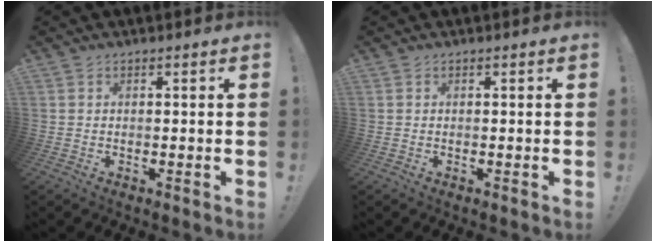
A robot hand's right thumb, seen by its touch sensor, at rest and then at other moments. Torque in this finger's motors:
{"motor_torque": [0.00, 0.00, -0.11, 0.11, 0.00]}